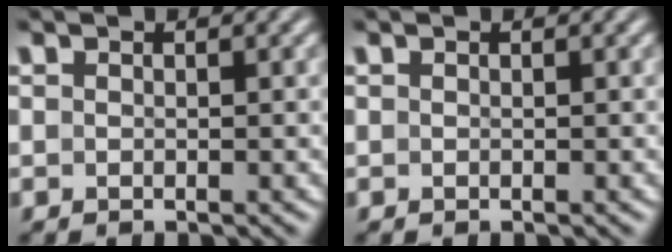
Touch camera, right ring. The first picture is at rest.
{"total": 0.0}